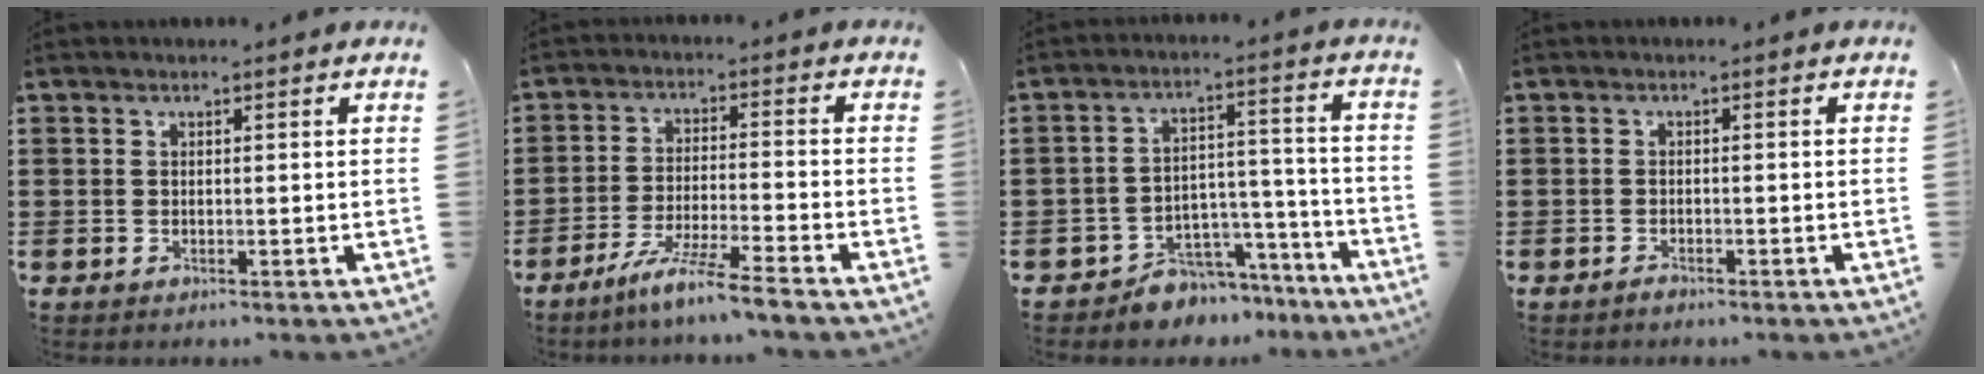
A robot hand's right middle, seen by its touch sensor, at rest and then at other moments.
{"total": 6.8, "force": [-5.8, -0.6, 3.4], "torque": [-0.071, -0.017, -0.114]}
{"total": 6.1, "force": [-5.7, 2.3, 0.5], "torque": [-0.012, 0.025, -0.111]}
{"total": 1.0, "force": [-0.9, 0.4, 0.2], "torque": [-0.006, 0.001, -0.020]}